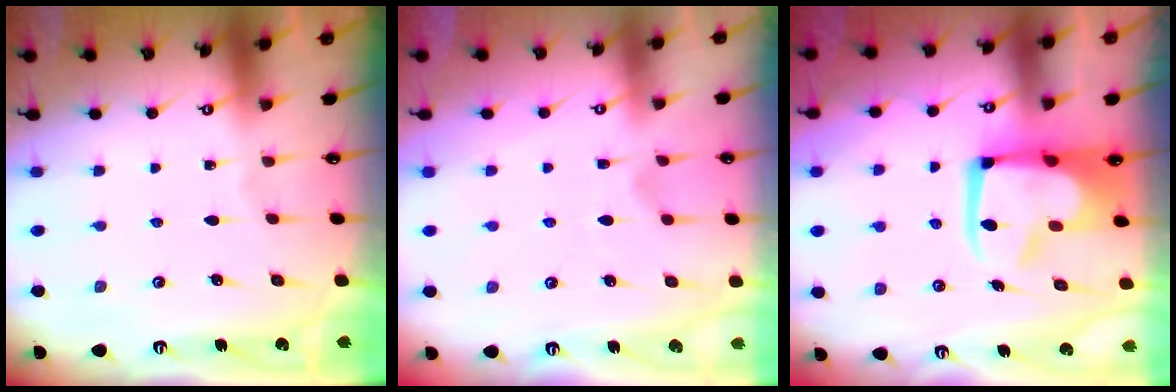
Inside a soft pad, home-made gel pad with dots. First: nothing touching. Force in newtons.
{"total": 3.8, "press": 3.7, "slide": 1.0}
{"total": 8.6, "press": 8.5, "slide": 1.1}